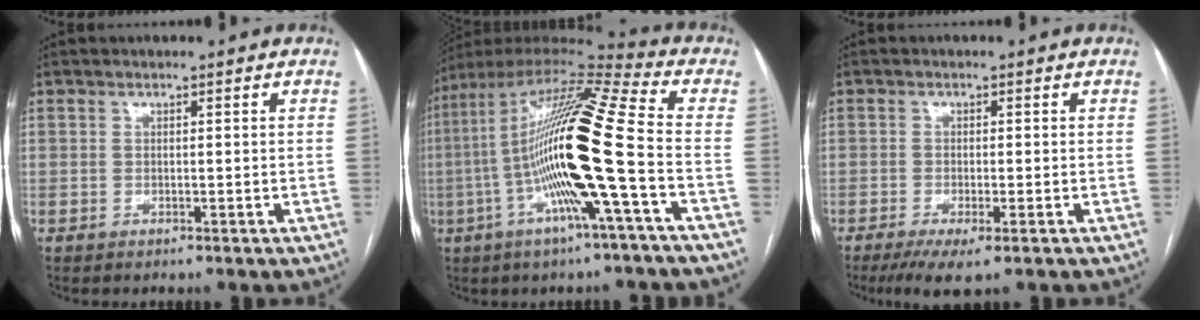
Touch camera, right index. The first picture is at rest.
{"total": 21.3, "force": [-3.7, 0.2, 21.0], "torque": [-0.403, 0.000, -0.082]}
{"total": 5.1, "force": [-3.1, 0.7, 4.0], "torque": [-0.066, -0.014, -0.050]}